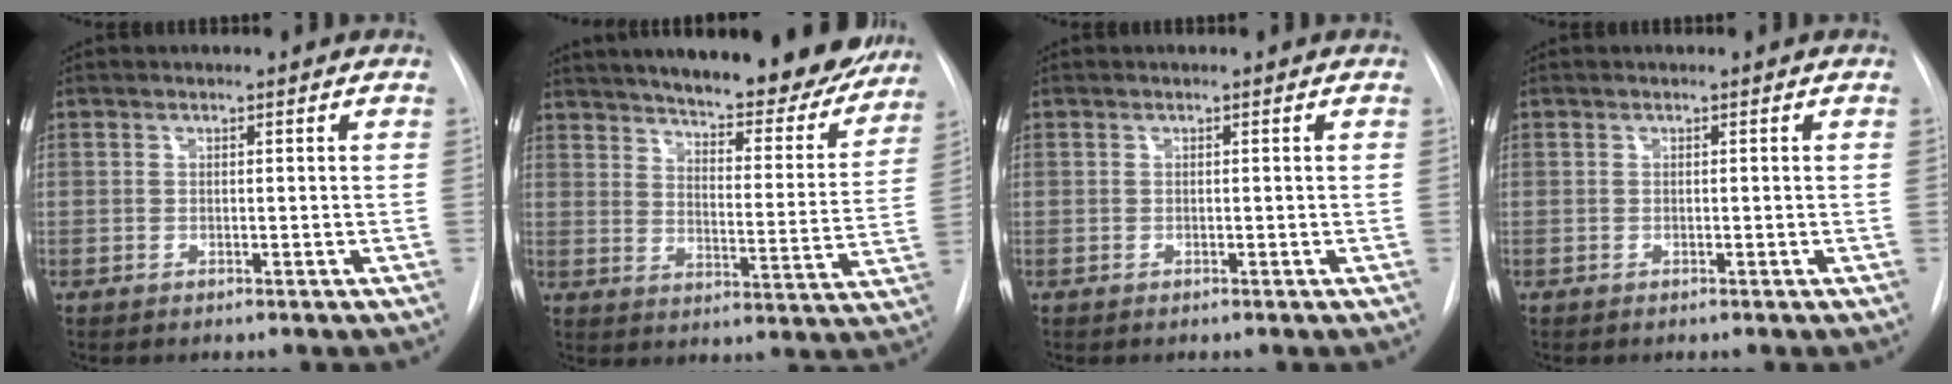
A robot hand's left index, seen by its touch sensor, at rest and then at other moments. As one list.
[{"total": 25.7, "force": [22.2, 5.9, 11.6], "torque": [-0.186, -0.043, 0.280]}, {"total": 0.0}, {"total": 0.0}]